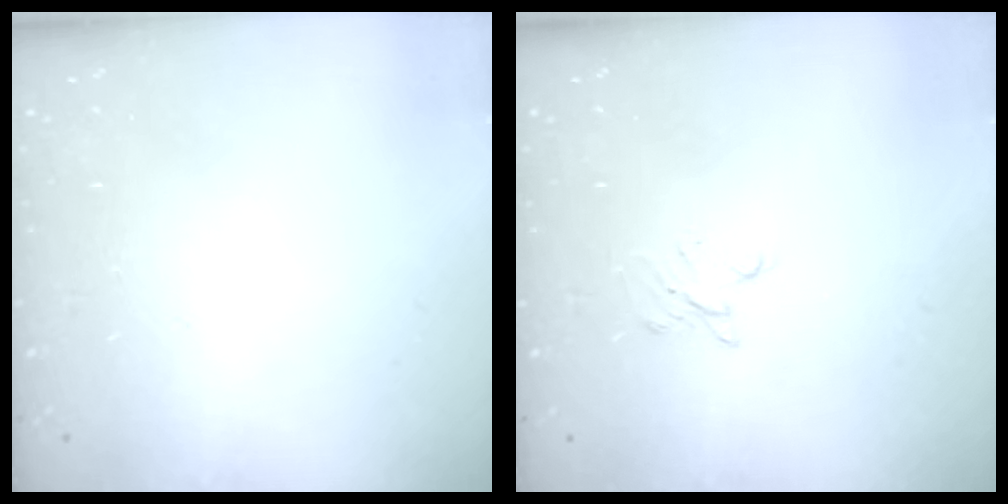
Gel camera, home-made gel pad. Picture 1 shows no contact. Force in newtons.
{"total": 3.5, "press": 3.5, "slide": 0.3}